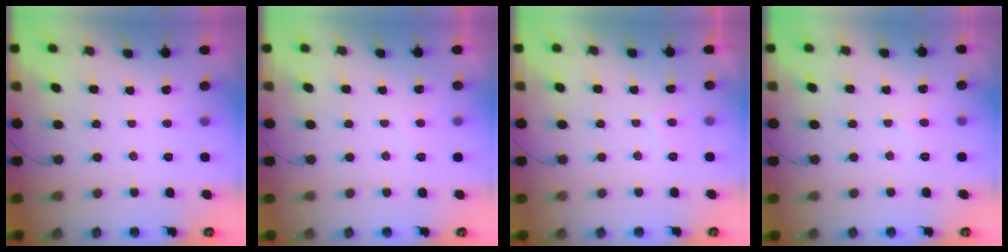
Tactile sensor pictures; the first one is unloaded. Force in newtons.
{"total": 0.6, "press": 0.3, "slide": 0.5}
{"total": 1.7, "press": 1.5, "slide": 0.7}
{"total": 4.6, "press": 4.6, "slide": 0.5}